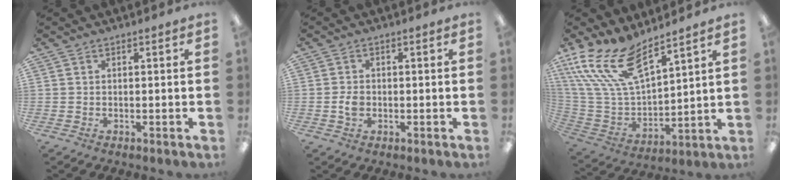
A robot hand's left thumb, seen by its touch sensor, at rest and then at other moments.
{"total": 2.8, "force": [-0.5, 1.9, 1.9], "torque": [-0.034, 0.004, -0.008]}
{"total": 19.0, "force": [12.4, 8.2, 12.0], "torque": [-0.279, -0.072, 0.226]}